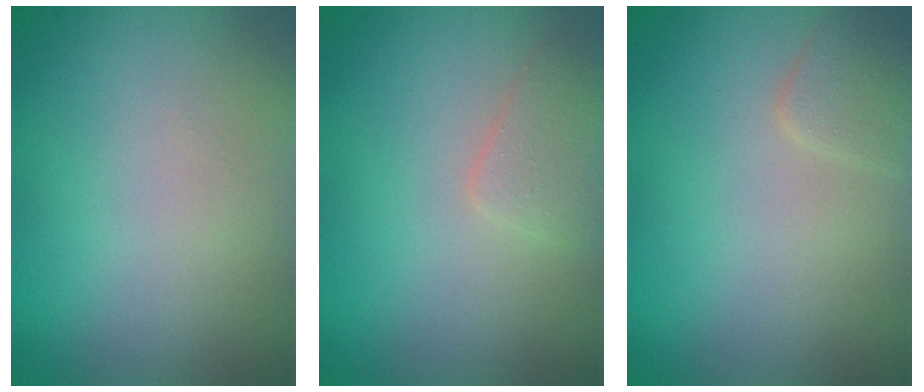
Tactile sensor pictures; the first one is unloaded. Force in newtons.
{"total": 1.6, "press": 1.6, "slide": 0.0}
{"total": 1.5, "press": 1.5, "slide": 0.0}